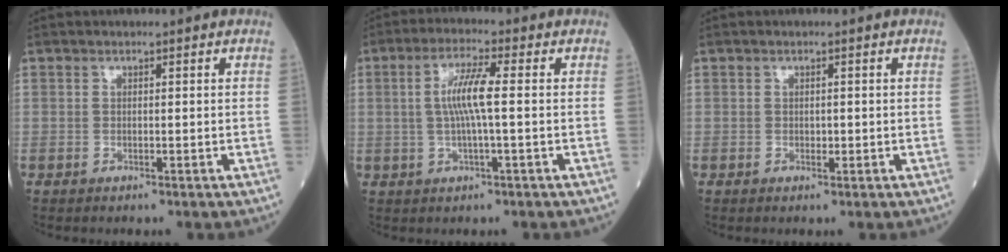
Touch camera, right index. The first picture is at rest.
{"total": 6.1, "force": [0.4, 0.2, 6.1], "torque": [-0.123, 0.006, 0.006]}
{"total": 0.7, "force": [-0.1, 0.5, 0.5], "torque": [-0.008, 0.001, 0.001]}